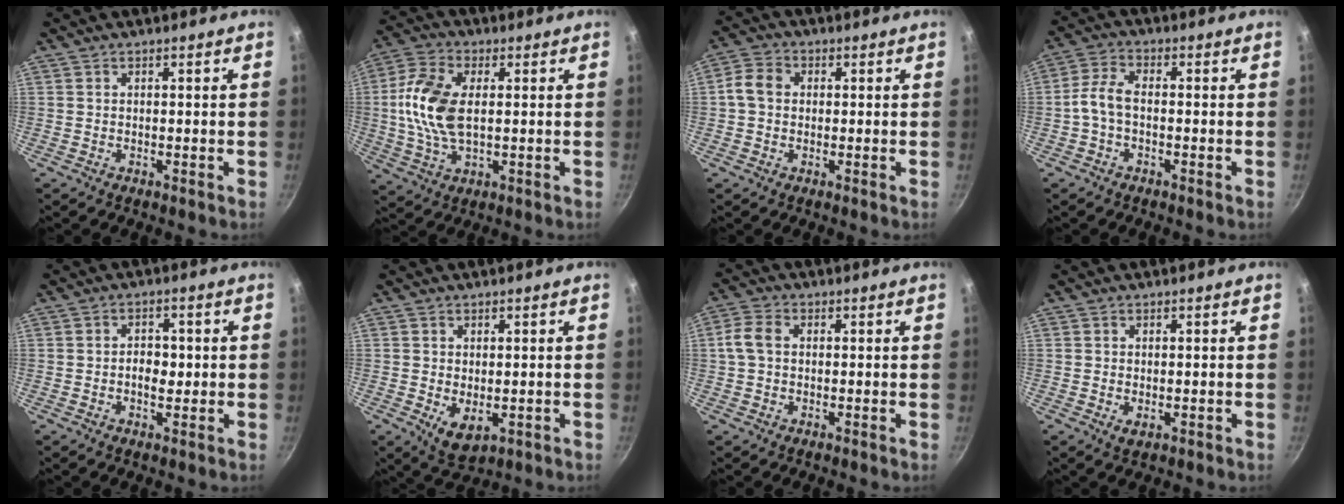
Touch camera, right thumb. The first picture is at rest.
{"total": 12.5, "force": [1.1, 6.6, 10.6], "torque": [-0.232, 0.005, 0.020]}
{"total": 5.2, "force": [0.3, 4.2, 3.1], "torque": [-0.054, 0.014, -0.002]}
{"total": 5.5, "force": [-1.0, 3.0, 4.5], "torque": [-0.097, 0.019, -0.026]}
{"total": 3.8, "force": [-0.2, 2.5, 2.9], "torque": [-0.029, 0.006, -0.006]}
{"total": 4.8, "force": [-1.0, 2.8, 3.8], "torque": [-0.059, -0.010, -0.002]}
{"total": 4.8, "force": [0.4, 3.4, 3.3], "torque": [-0.075, 0.014, 0.004]}
{"total": 1.0, "force": [-0.2, 0.6, 0.8], "torque": [-0.015, -0.002, -0.001]}